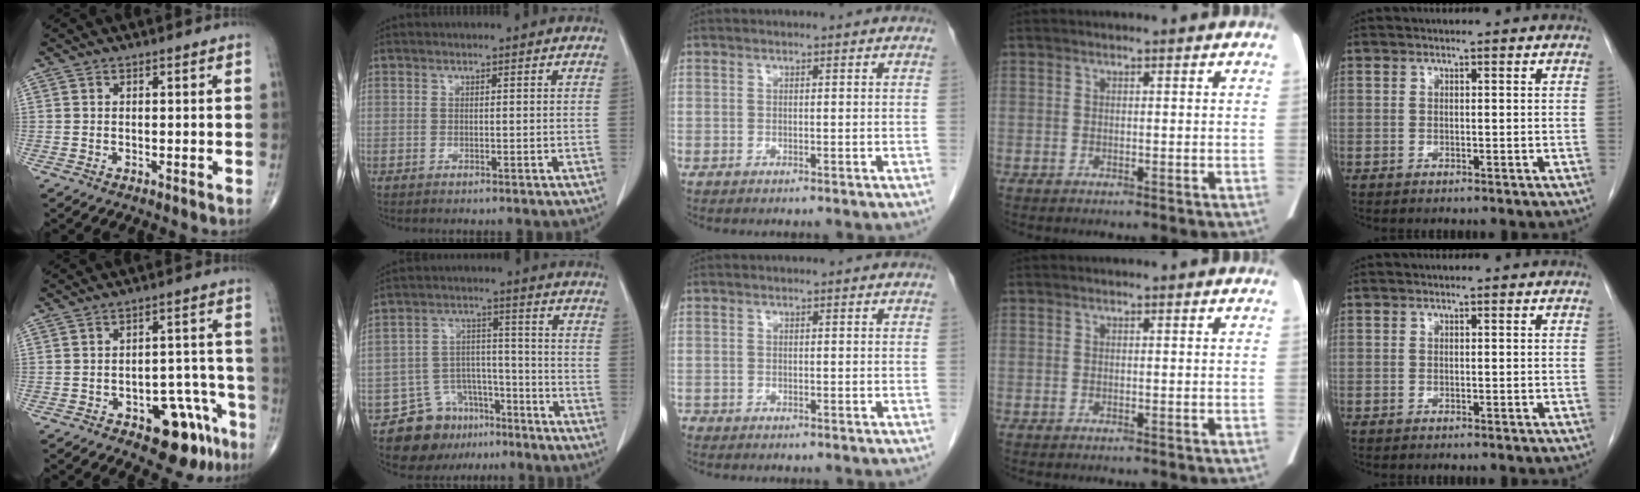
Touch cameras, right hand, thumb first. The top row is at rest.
{"thumb": {"total": 11.8, "force": [-6.5, 5.9, 7.9], "torque": [-0.059, 0.051, -0.079]}, "index": {"total": 10.3, "force": [-7.4, 6.7, 2.4], "torque": [-0.037, 0.043, -0.114]}, "middle": {"total": 1.1, "force": [-1.0, 0.5, 0.2], "torque": [-0.006, -0.001, -0.017]}}